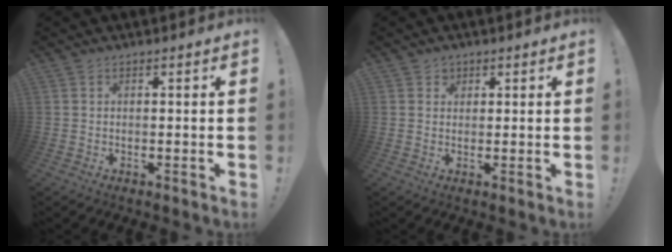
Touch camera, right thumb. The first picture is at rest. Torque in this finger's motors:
{"motor_torque": [0.15, 0.02, 0.06, -0.12, 0.00]}